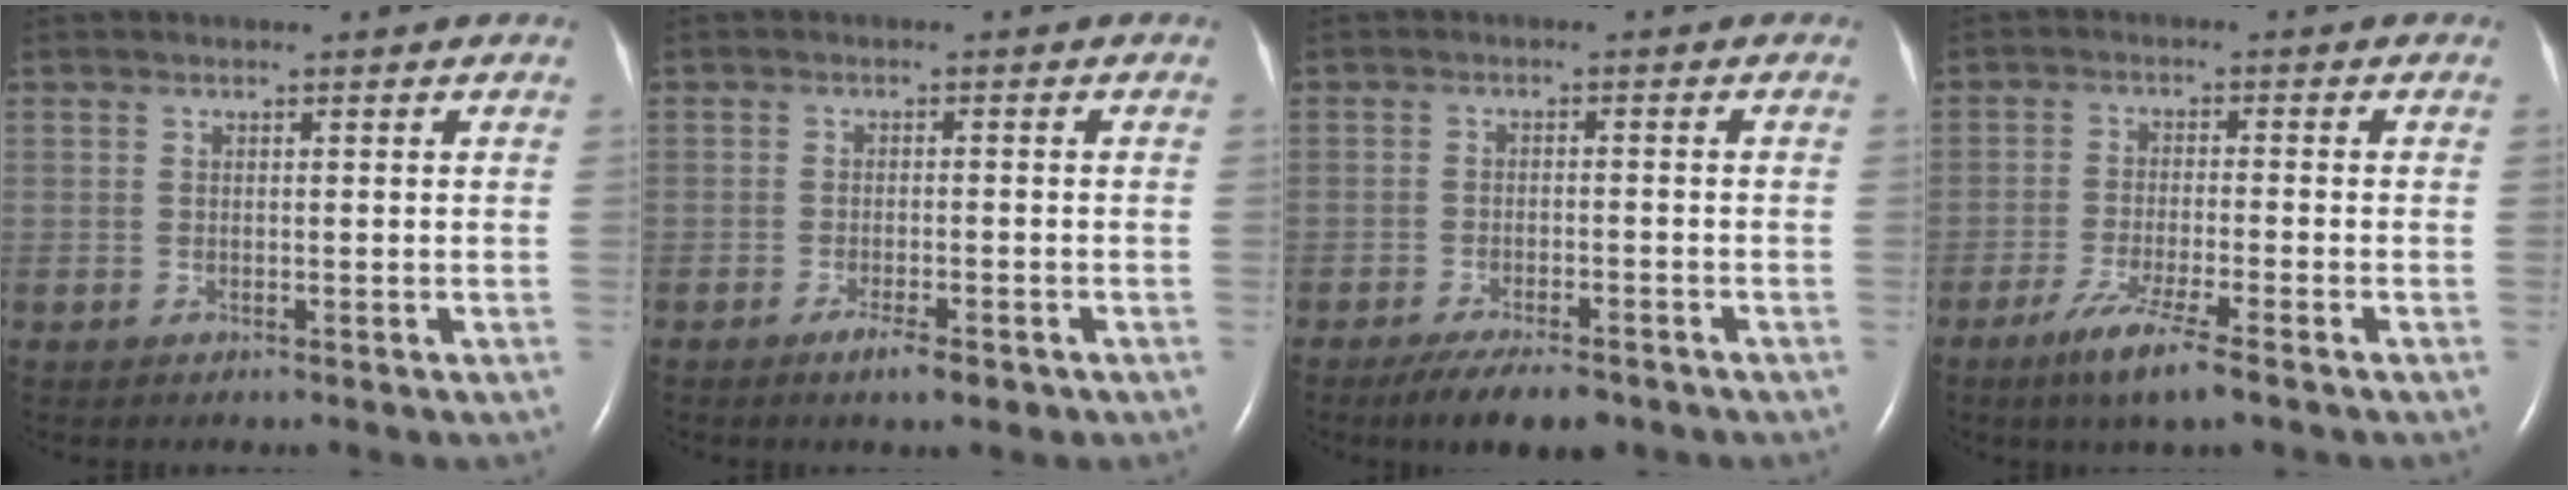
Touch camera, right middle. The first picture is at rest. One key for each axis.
{"total": 3.4, "fx": -2.2, "fy": 0.8, "fz": 2.5, "tx": -0.043, "ty": -0.002, "tz": -0.032}
{"total": 7.5, "fx": -5.8, "fy": 2.1, "fz": 4.2, "tx": -0.066, "ty": -0.010, "tz": -0.090}
{"total": 6.7, "fx": -4.3, "fy": 0.0, "fz": 5.1, "tx": -0.103, "ty": -0.018, "tz": -0.079}